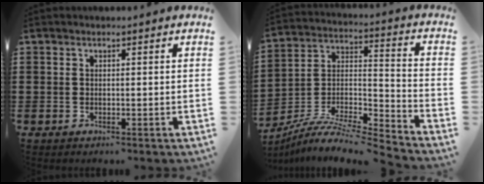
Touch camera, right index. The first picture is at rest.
{"total": 8.4, "force": [-7.5, 1.6, 3.4], "torque": [-0.076, 0.002, -0.154]}